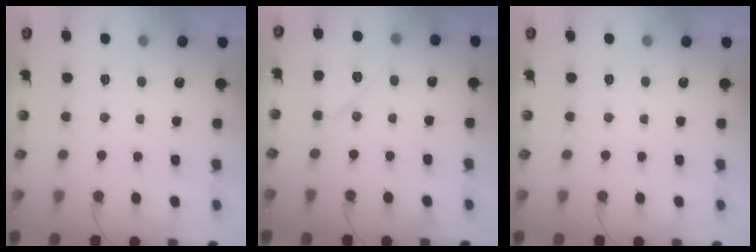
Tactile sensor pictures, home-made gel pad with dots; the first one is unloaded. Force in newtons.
{"total": 8.6, "press": 8.5, "slide": 0.9}
{"total": 0.0}